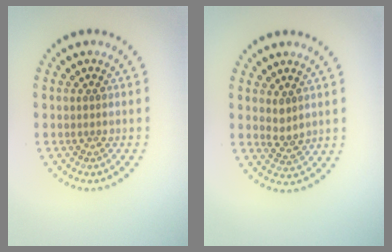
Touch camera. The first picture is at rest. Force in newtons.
{"total": 1.5, "press": 1.3, "slide": 0.6}